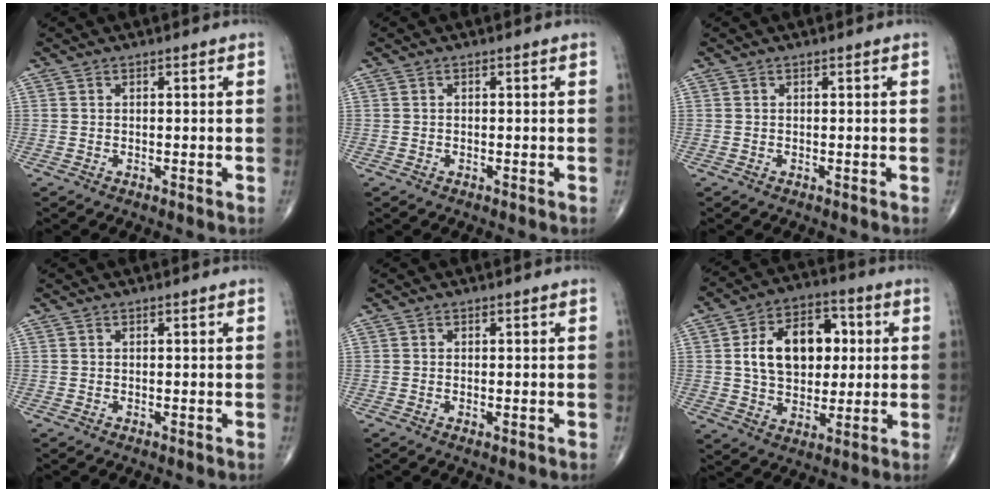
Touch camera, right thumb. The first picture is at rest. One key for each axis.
{"total": 0.0}
{"total": 0.0}
{"total": 0.0}
{"total": 0.9, "fx": -0.3, "fy": 0.3, "fz": 0.8, "tx": -0.017, "ty": -0.004, "tz": -0.005}
{"total": 16.0, "fx": 2.5, "fy": 10.8, "fz": 11.6, "tx": -0.150, "ty": 0.012, "tz": 0.040}